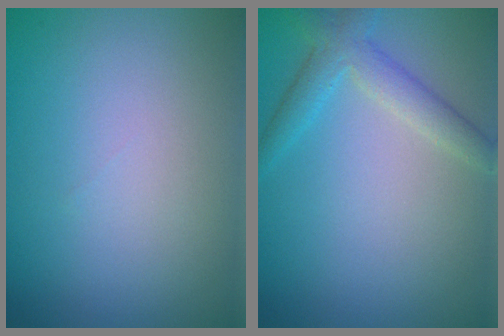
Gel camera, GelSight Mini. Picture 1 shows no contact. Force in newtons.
{"total": 3.0, "press": 3.0, "slide": 0.3}